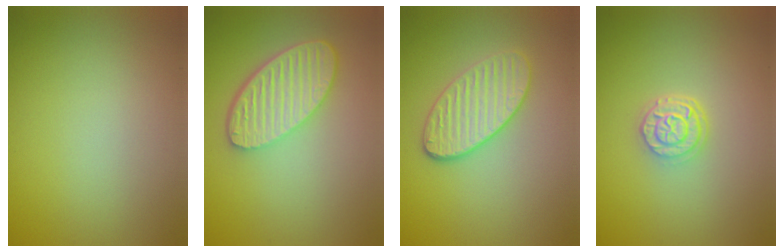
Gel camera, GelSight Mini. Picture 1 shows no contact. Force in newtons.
{"total": 5.9, "press": 4.5, "slide": 3.8}
{"total": 3.4, "press": 3.2, "slide": 1.2}
{"total": 2.9, "press": 2.3, "slide": 1.8}